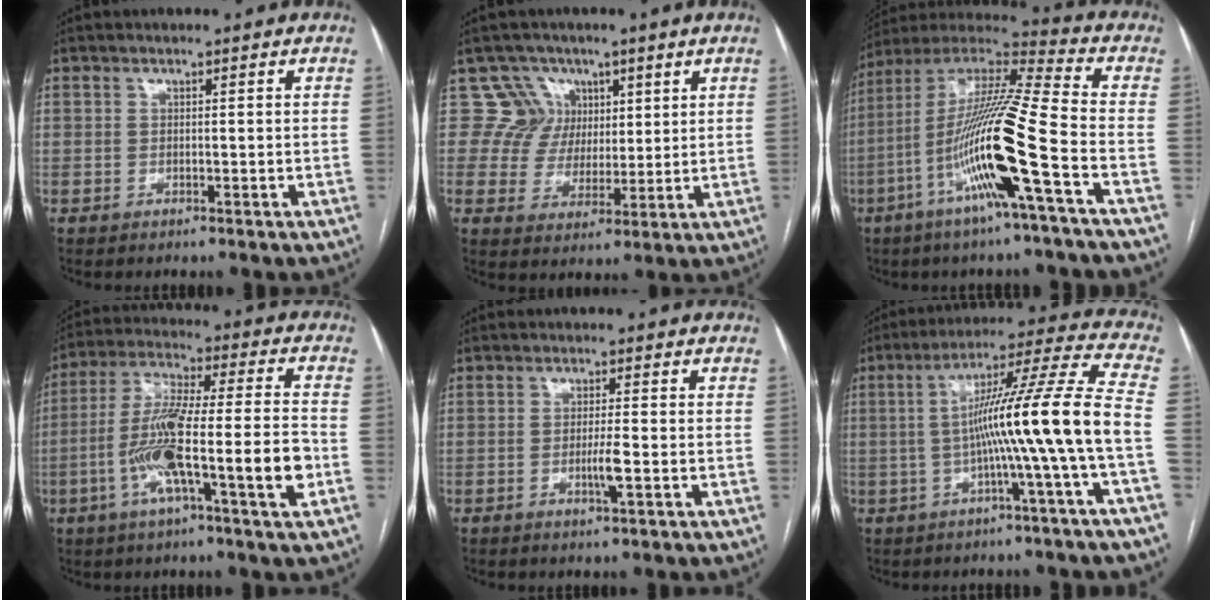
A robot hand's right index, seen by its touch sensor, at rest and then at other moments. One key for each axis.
{"total": 7.7, "fx": 3.7, "fy": 6.7, "fz": -0.8, "tx": 0.035, "ty": 0.007, "tz": 0.065}
{"total": 18.8, "fx": -6.4, "fy": -0.5, "fz": 17.6, "tx": -0.350, "ty": -0.008, "tz": -0.130}
{"total": 16.6, "fx": -4.8, "fy": 0.7, "fz": 15.9, "tx": -0.289, "ty": 0.004, "tz": -0.088}
{"total": 2.9, "fx": -0.9, "fy": -0.1, "fz": 2.8, "tx": -0.054, "ty": -0.005, "tz": -0.016}
{"total": 15.2, "fx": -2.7, "fy": -2.6, "fz": 14.8, "tx": -0.231, "ty": 0.016, "tz": -0.051}